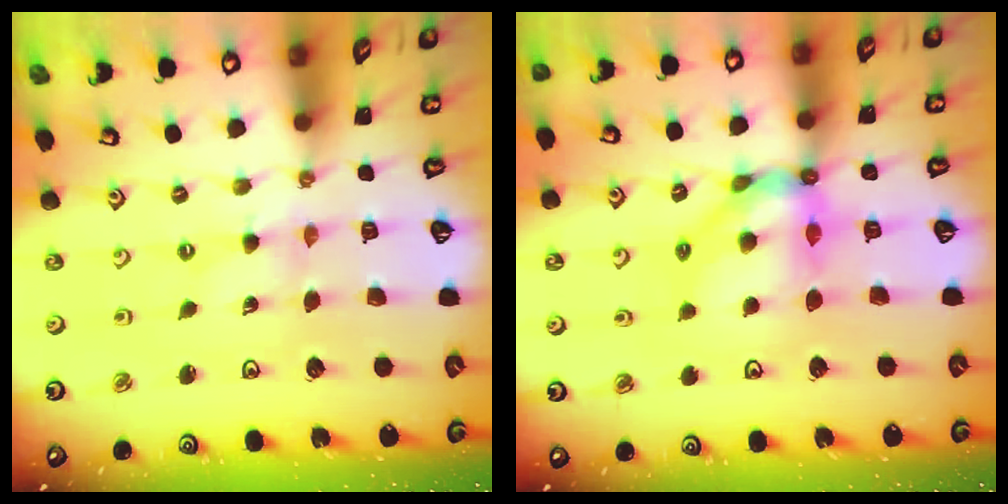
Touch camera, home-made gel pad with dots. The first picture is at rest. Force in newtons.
{"total": 10.9, "press": 10.8, "slide": 1.6}